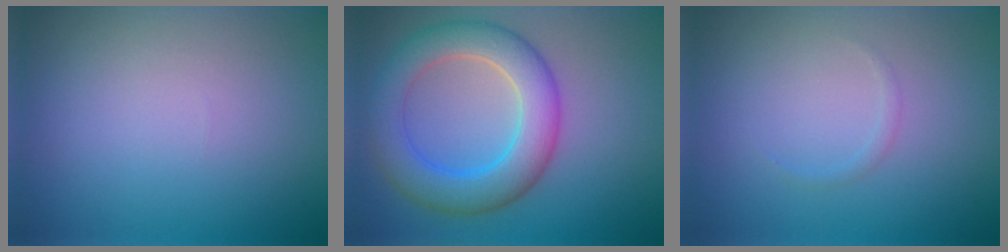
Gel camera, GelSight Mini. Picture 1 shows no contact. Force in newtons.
{"total": 5.7, "press": 5.7, "slide": 0.5}
{"total": 0.5, "press": 0.5, "slide": 0.1}